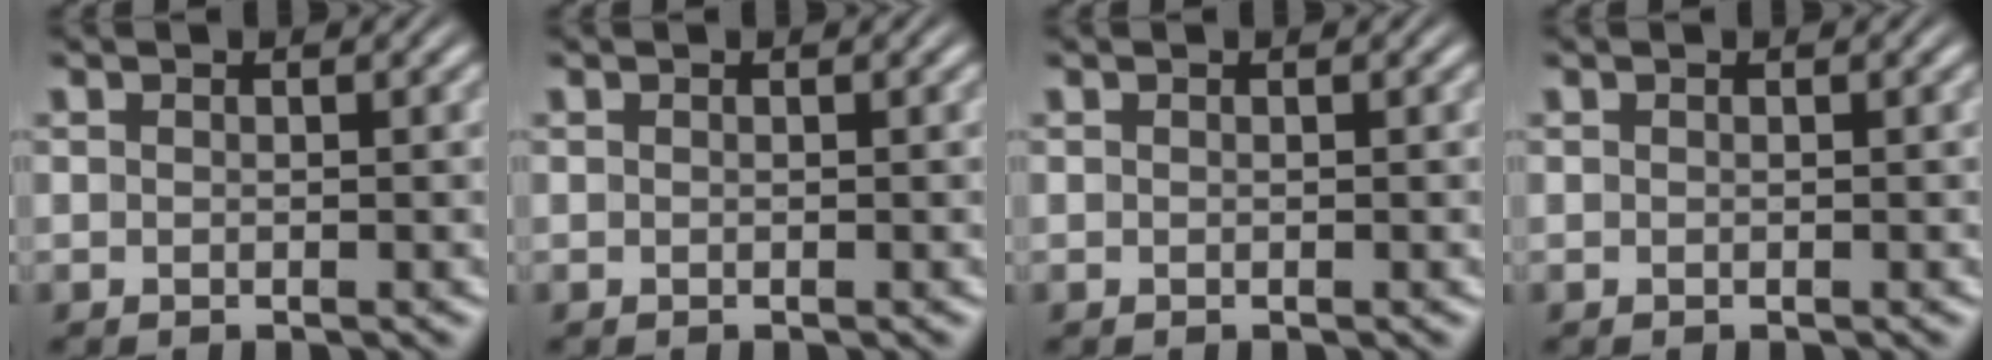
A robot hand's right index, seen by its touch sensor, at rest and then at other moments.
{"total": 0.0}
{"total": 0.0}
{"total": 0.0}